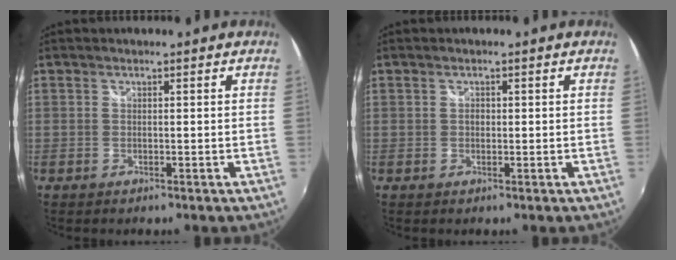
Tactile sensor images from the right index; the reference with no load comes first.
{"total": 0.8, "force": [0.1, 0.7, 0.4], "torque": [-0.005, 0.002, 0.000]}